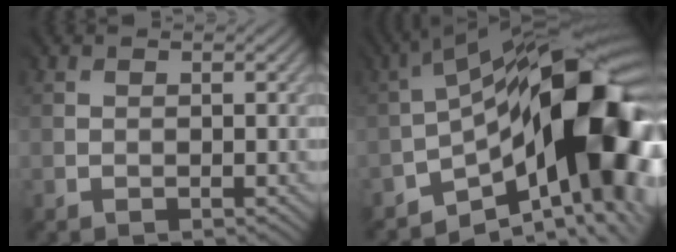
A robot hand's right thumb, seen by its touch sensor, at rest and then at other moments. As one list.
[{"total": 17.7, "force": [-4.6, 7.5, 15.3], "torque": [-0.221, 0.006, -0.080]}]